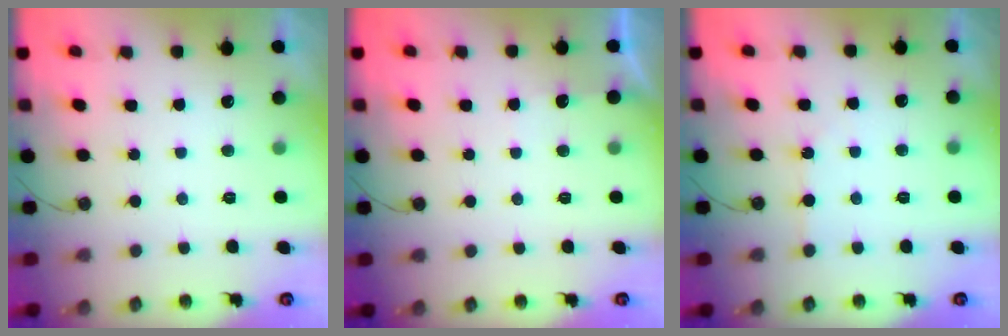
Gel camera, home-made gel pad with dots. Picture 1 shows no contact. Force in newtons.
{"total": 2.2, "press": 2.2, "slide": 0.3}
{"total": 1.8, "press": 1.8, "slide": 0.4}